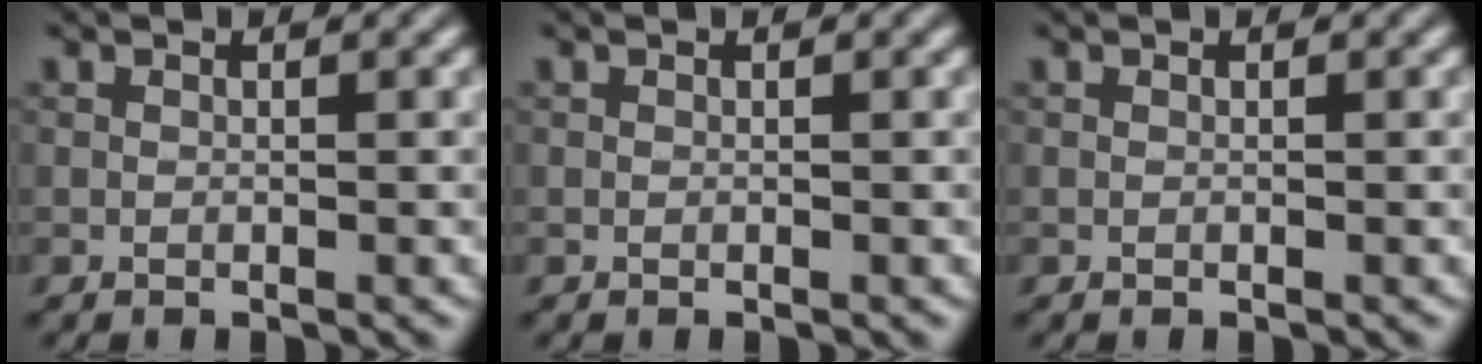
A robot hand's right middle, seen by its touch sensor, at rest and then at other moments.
{"total": 0.0}
{"total": 0.0}